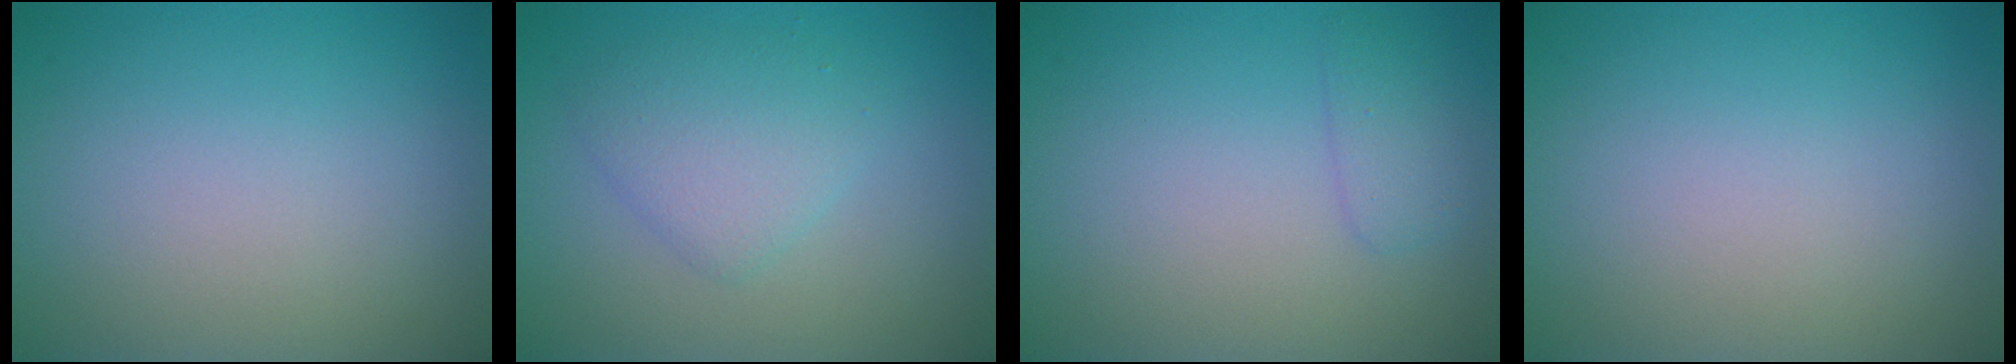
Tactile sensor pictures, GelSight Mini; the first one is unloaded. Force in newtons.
{"total": 2.9, "press": 2.9, "slide": 0.0}
{"total": 1.5, "press": 1.5, "slide": 0.1}
{"total": 0.0}